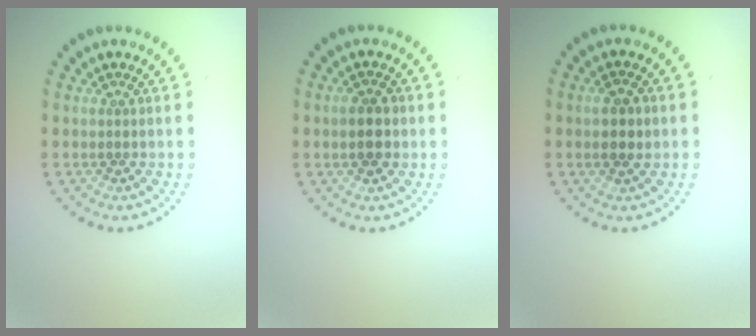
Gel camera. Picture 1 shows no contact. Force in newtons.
{"total": 2.4, "press": 2.4, "slide": 0.1}
{"total": 2.5, "press": 2.4, "slide": 0.2}